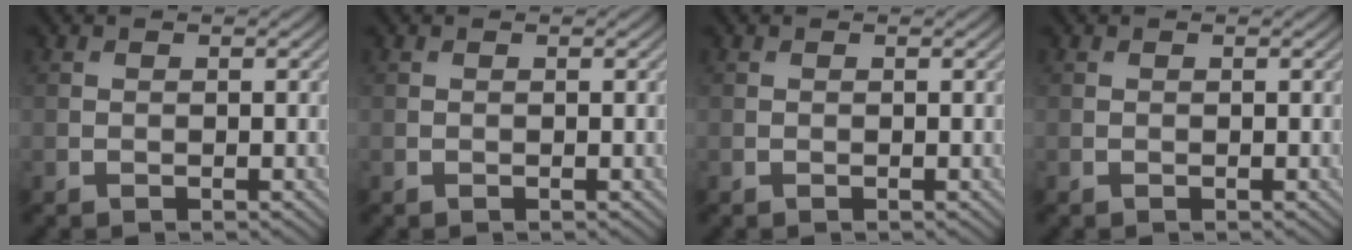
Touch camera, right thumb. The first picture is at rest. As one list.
[{"total": 0.0}, {"total": 0.0}, {"total": 0.0}]